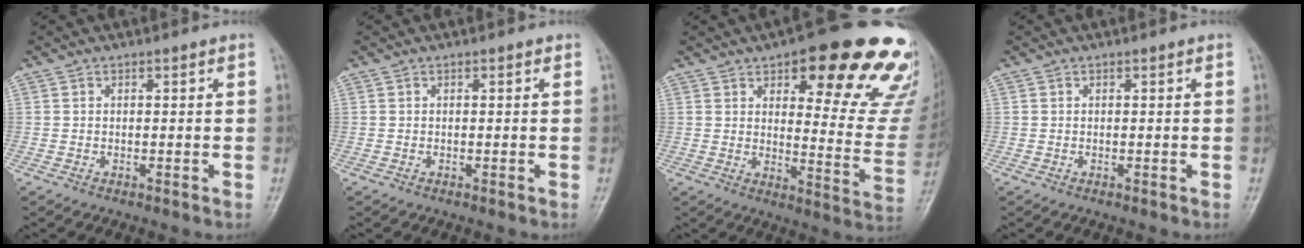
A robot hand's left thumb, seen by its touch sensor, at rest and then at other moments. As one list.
[{"total": 0.0}, {"total": 23.9, "force": [14.6, 7.7, 17.4], "torque": [-0.165, -0.072, 0.182]}, {"total": 0.0}]